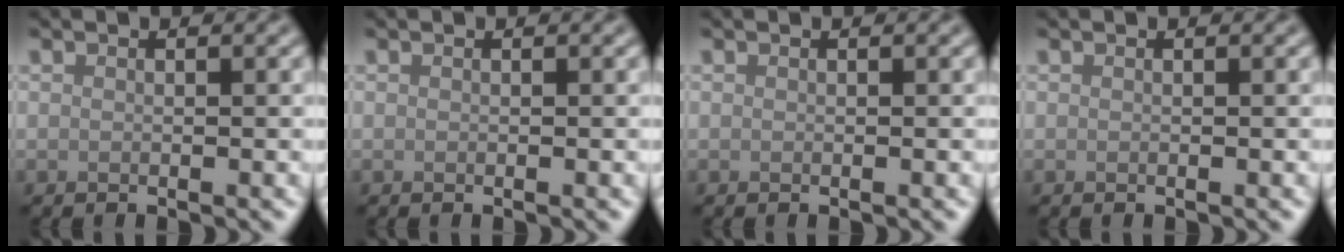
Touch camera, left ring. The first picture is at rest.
{"total": 0.0}
{"total": 0.0}
{"total": 0.0}